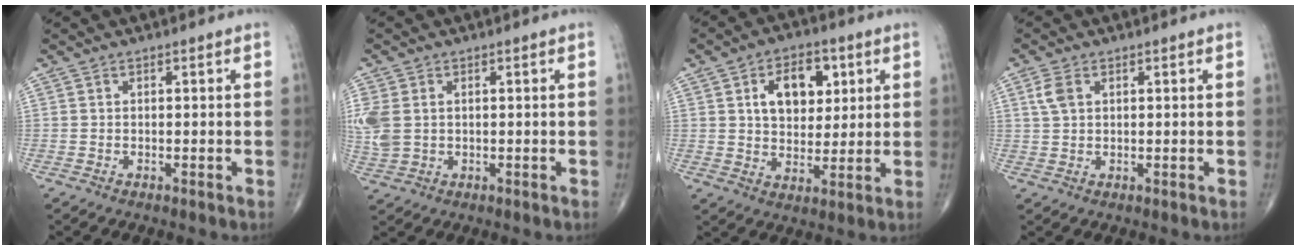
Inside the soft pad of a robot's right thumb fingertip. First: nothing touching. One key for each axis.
{"total": 6.6, "fx": 0.8, "fy": 4.7, "fz": 4.5, "tx": -0.123, "ty": 0.005, "tz": 0.024}
{"total": 11.2, "fx": 3.6, "fy": 7.2, "fz": 7.8, "tx": -0.080, "ty": -0.008, "tz": 0.059}
{"total": 3.2, "fx": 1.2, "fy": 2.0, "fz": 2.2, "tx": -0.050, "ty": 0.005, "tz": 0.027}